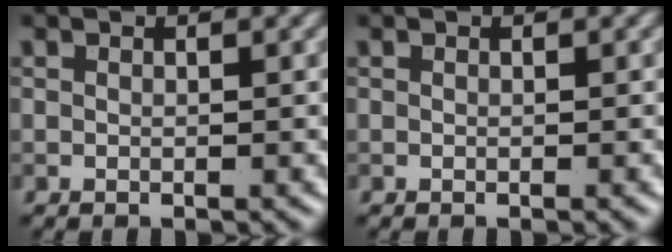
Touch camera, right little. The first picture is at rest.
{"total": 0.0}